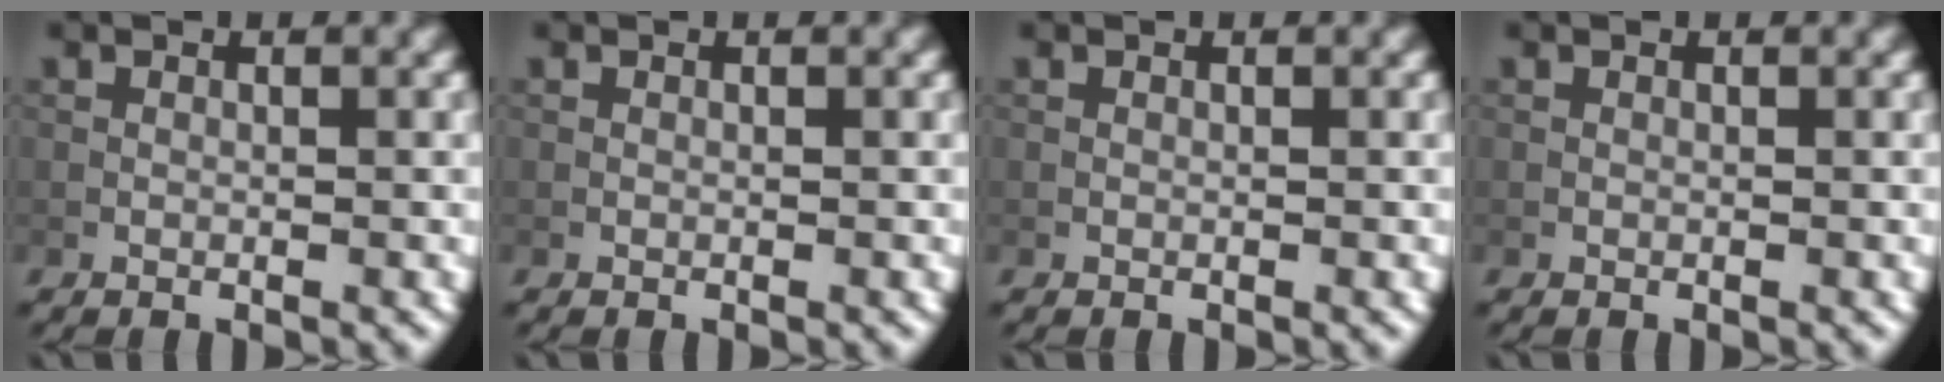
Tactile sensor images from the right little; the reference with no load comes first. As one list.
[{"total": 0.0}, {"total": 0.0}, {"total": 0.0}]